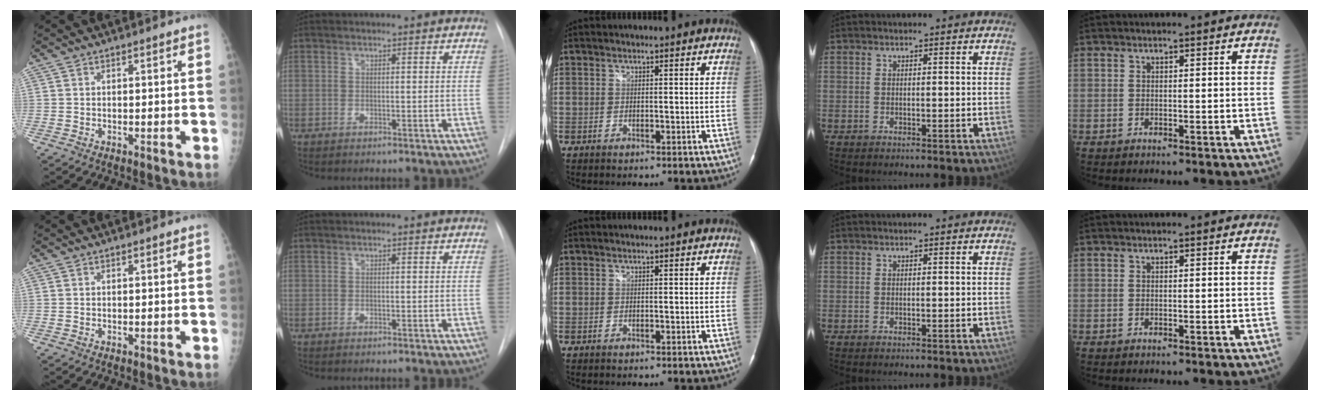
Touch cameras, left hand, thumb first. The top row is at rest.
{}